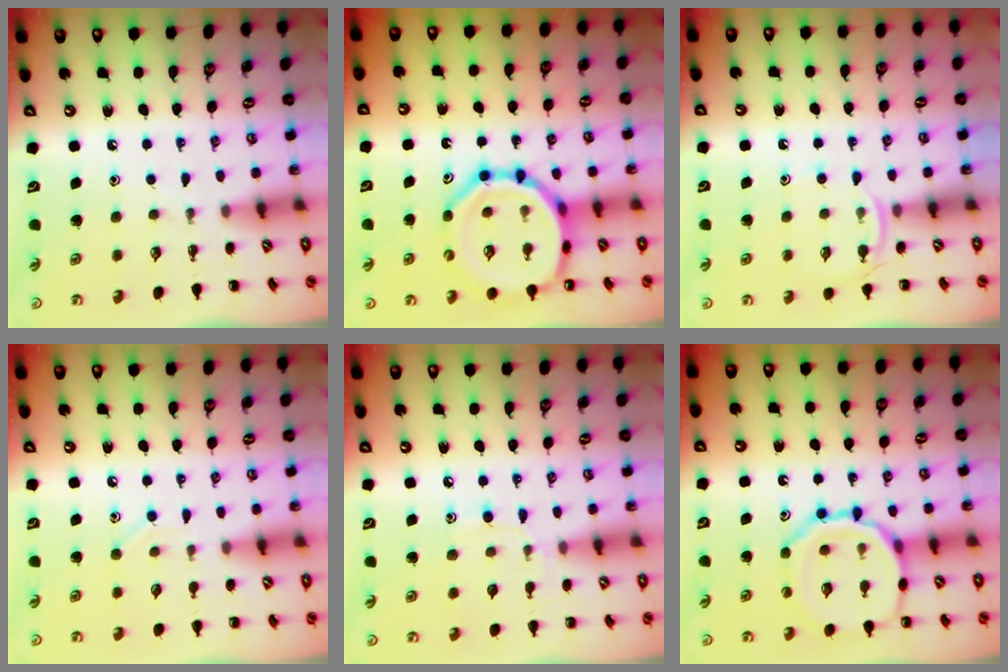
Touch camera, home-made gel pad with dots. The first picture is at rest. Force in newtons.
{"total": 17.6, "press": 17.3, "slide": 3.1}
{"total": 4.5, "press": 4.3, "slide": 1.3}
{"total": 3.8, "press": 3.7, "slide": 1.1}
{"total": 5.9, "press": 5.7, "slide": 1.6}
{"total": 14.0, "press": 13.9, "slide": 1.3}